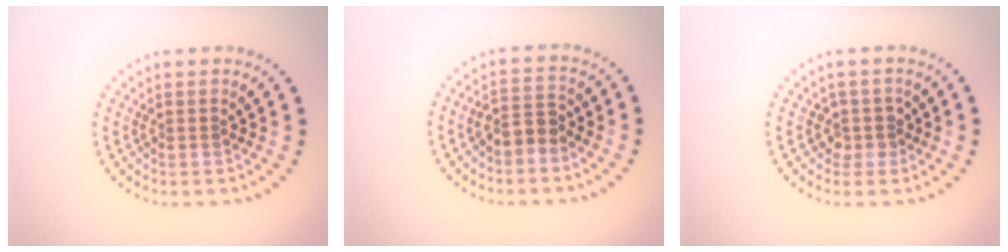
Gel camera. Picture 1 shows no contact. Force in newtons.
{"total": 2.5, "press": 2.3, "slide": 1.0}
{"total": 1.6, "press": 1.3, "slide": 1.0}